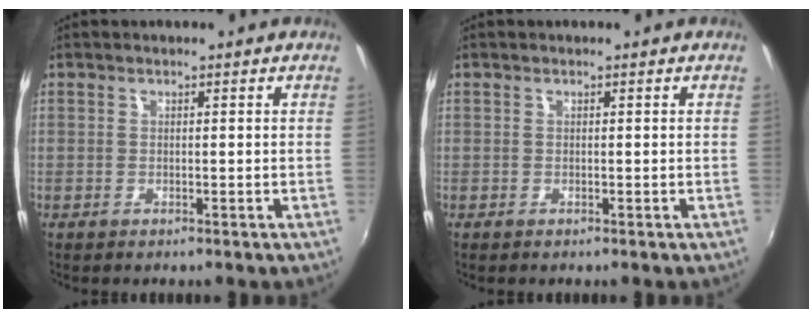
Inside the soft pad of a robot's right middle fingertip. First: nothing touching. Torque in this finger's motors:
{"motor_torque": [0.05, -0.01, 0.08, 0.01]}